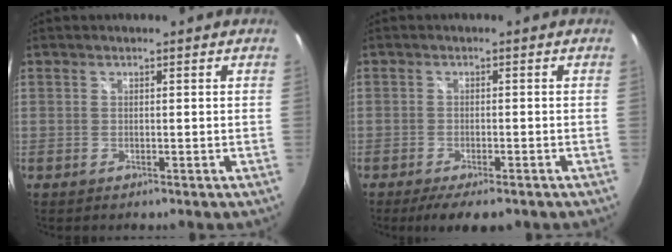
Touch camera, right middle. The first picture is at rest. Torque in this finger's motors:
{"motor_torque": [1.05, -1.09, 0.64, 0.19]}